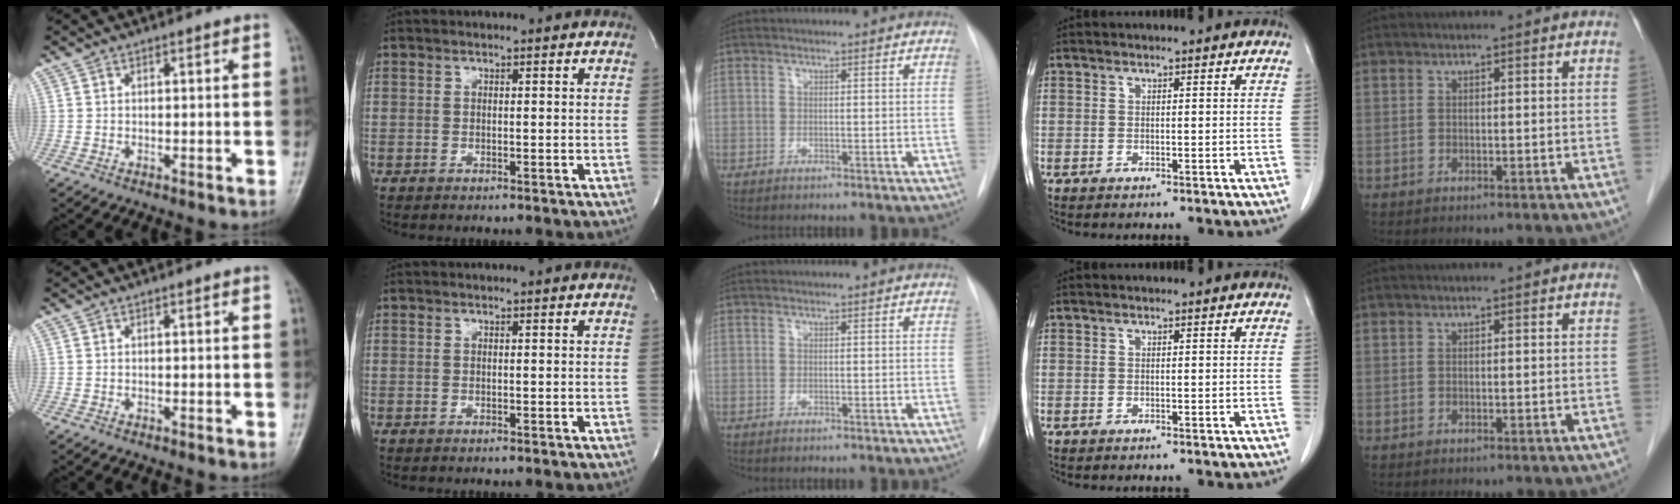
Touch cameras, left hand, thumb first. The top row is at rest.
{}